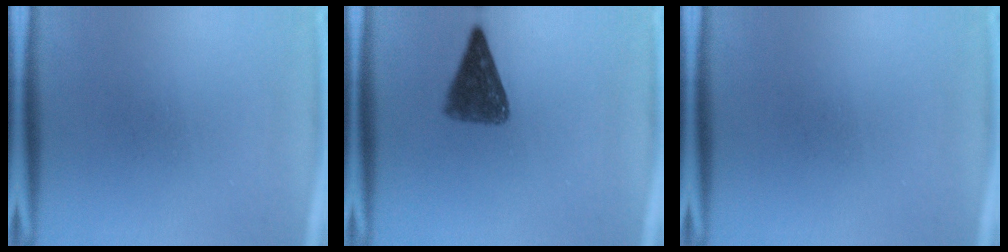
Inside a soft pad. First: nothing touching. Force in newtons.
{"total": 6.6}
{"total": 0.0}